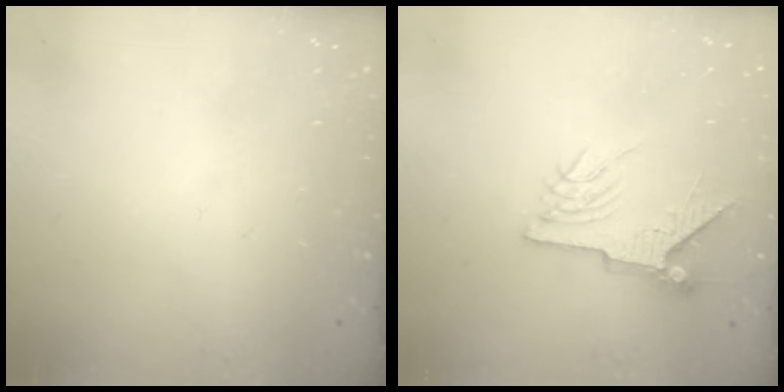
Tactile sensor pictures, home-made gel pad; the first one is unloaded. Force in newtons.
{"total": 7.2, "press": 7.2, "slide": 0.9}